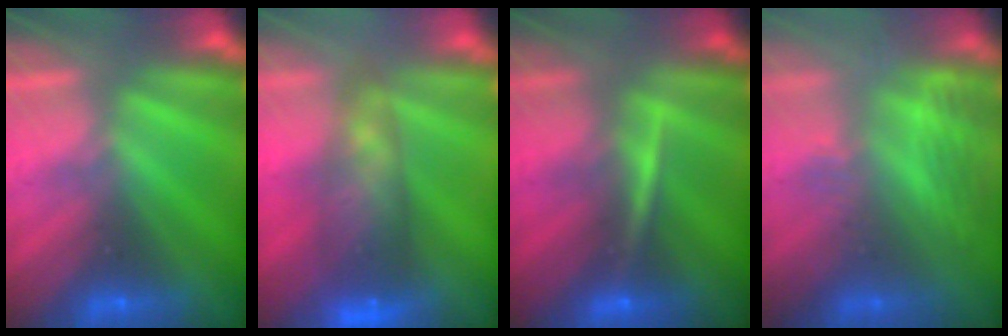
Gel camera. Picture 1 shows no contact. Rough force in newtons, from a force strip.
{"total": 10.4}
{"total": 3.4}
{"total": 2.8}